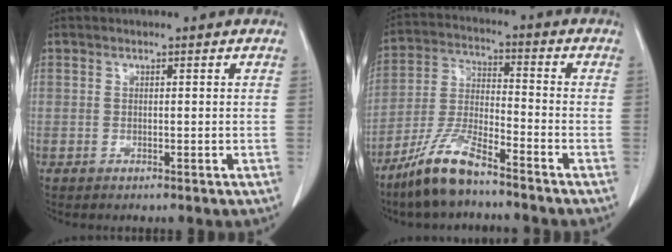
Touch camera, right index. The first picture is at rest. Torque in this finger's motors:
{"motor_torque": [0.15, -0.09, 0.01, -0.01]}